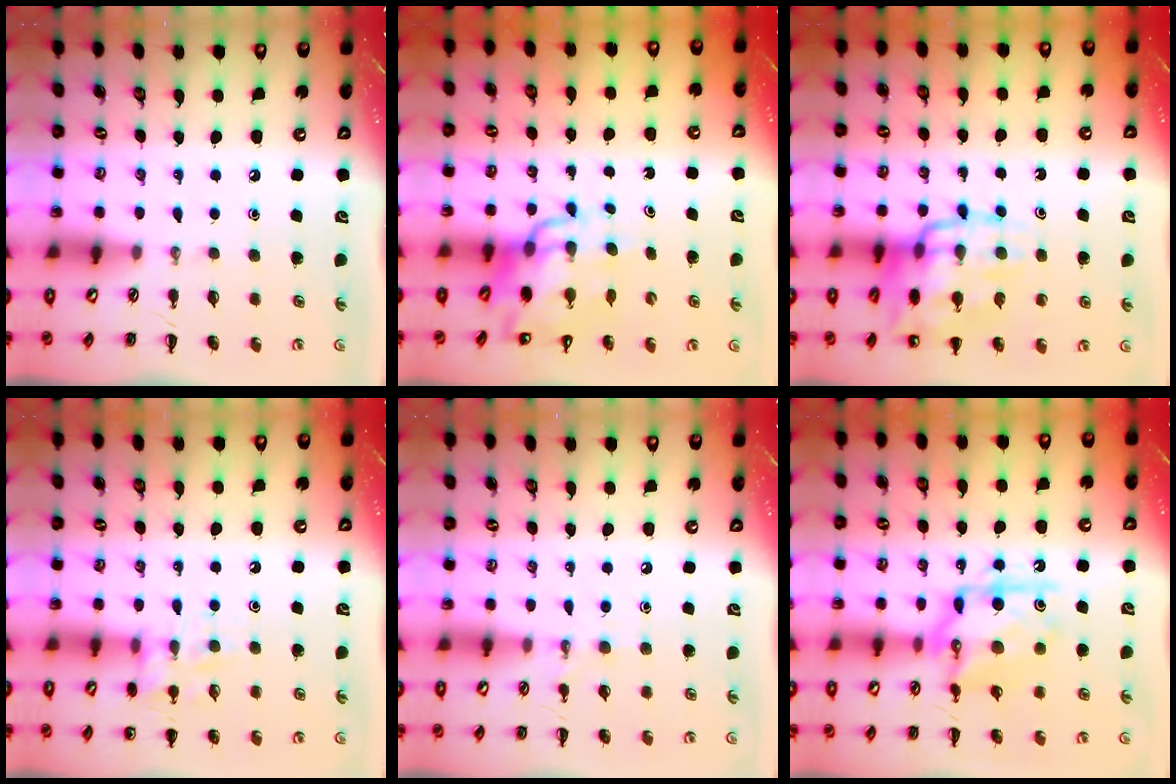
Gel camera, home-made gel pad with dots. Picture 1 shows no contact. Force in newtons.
{"total": 13.7, "press": 13.1, "slide": 4.1}
{"total": 17.7, "press": 17.5, "slide": 2.2}
{"total": 11.3, "press": 11.2, "slide": 1.6}
{"total": 6.1, "press": 5.9, "slide": 1.7}
{"total": 14.0, "press": 14.0, "slide": 0.5}